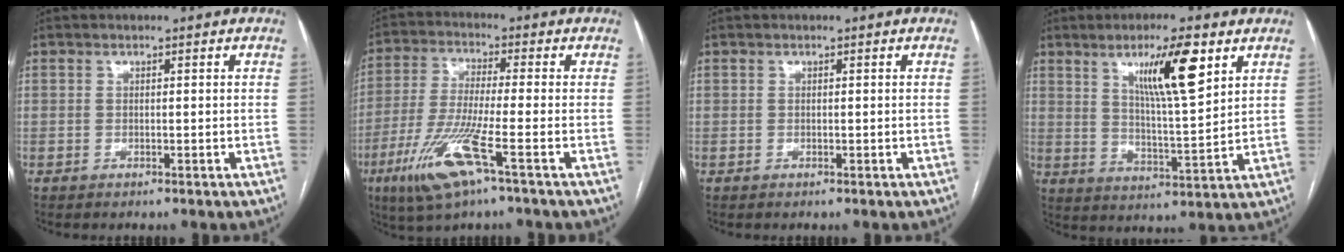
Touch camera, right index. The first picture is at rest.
{"total": 11.0, "force": [-5.2, 0.3, 9.7], "torque": [-0.205, -0.021, -0.103]}
{"total": 0.0}
{"total": 11.1, "force": [5.6, 1.1, 9.5], "torque": [-0.161, -0.003, 0.095]}